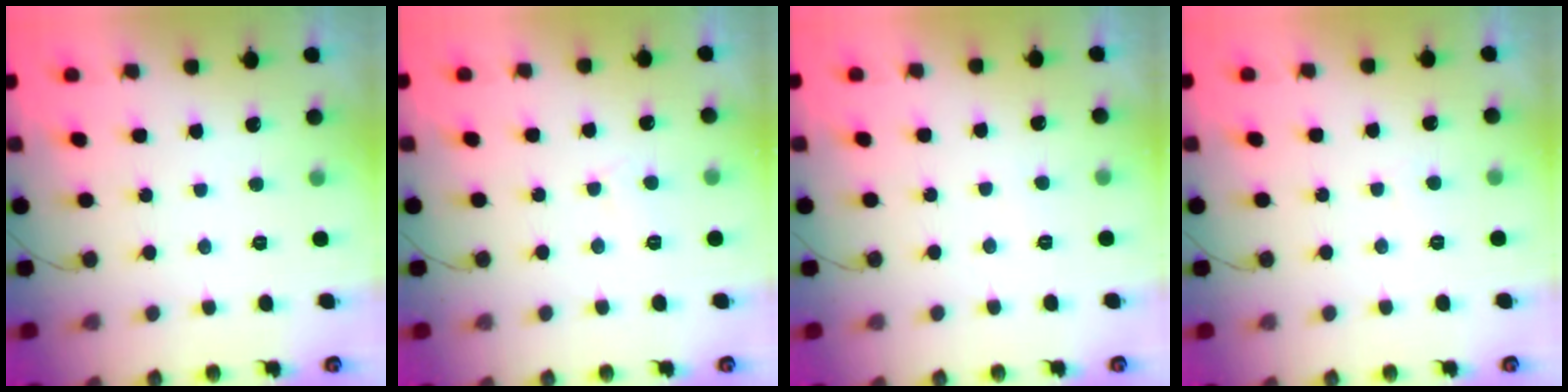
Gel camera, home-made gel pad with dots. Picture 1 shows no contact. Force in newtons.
{"total": 3.0, "press": 3.0, "slide": 0.2}
{"total": 2.9, "press": 2.9, "slide": 0.3}
{"total": 2.9, "press": 2.9, "slide": 0.4}